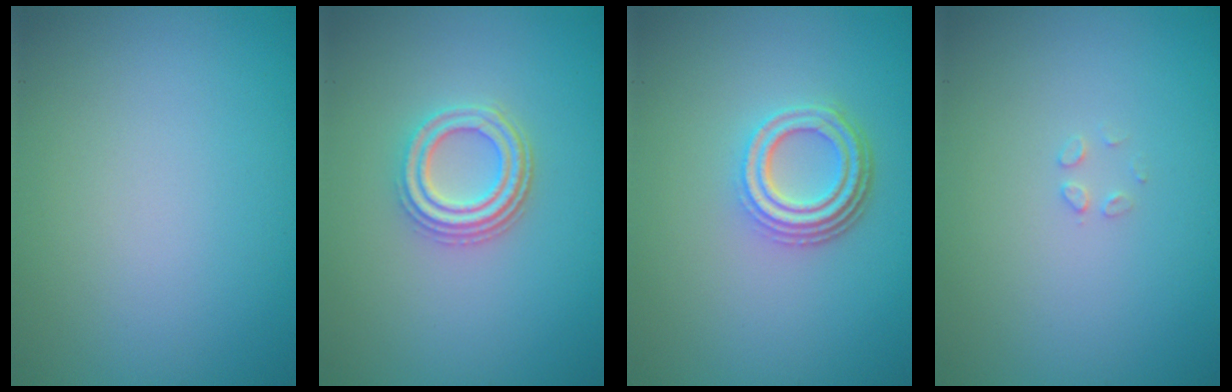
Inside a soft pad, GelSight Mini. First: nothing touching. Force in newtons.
{"total": 3.6, "press": 3.0, "slide": 2.0}
{"total": 4.1, "press": 3.1, "slide": 2.7}
{"total": 0.8, "press": 0.8, "slide": 0.0}